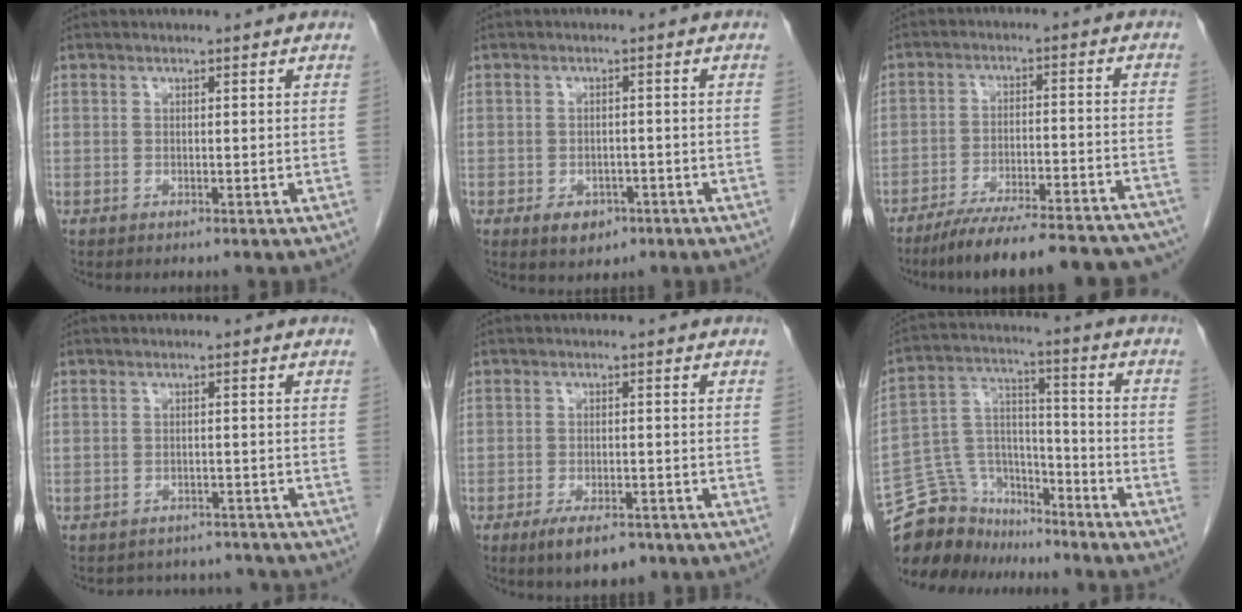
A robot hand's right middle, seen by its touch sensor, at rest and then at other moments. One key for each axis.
{"total": 3.6, "fx": -2.0, "fy": 2.4, "fz": 1.9, "tx": -0.025, "ty": 0.001, "tz": -0.017}
{"total": 23.3, "fx": -20.8, "fy": 3.0, "fz": 10.0, "tx": -0.103, "ty": -0.006, "tz": -0.282}
{"total": 6.7, "fx": -6.4, "fy": 2.2, "fz": 0.1, "tx": 0.001, "ty": 0.016, "tz": -0.074}
{"total": 5.8, "fx": -4.0, "fy": 2.1, "fz": 3.7, "tx": -0.064, "ty": -0.006, "tz": -0.060}
{"total": 14.9, "fx": -13.4, "fy": 6.2, "fz": 2.4, "tx": -0.060, "ty": 0.052, "tz": -0.232}